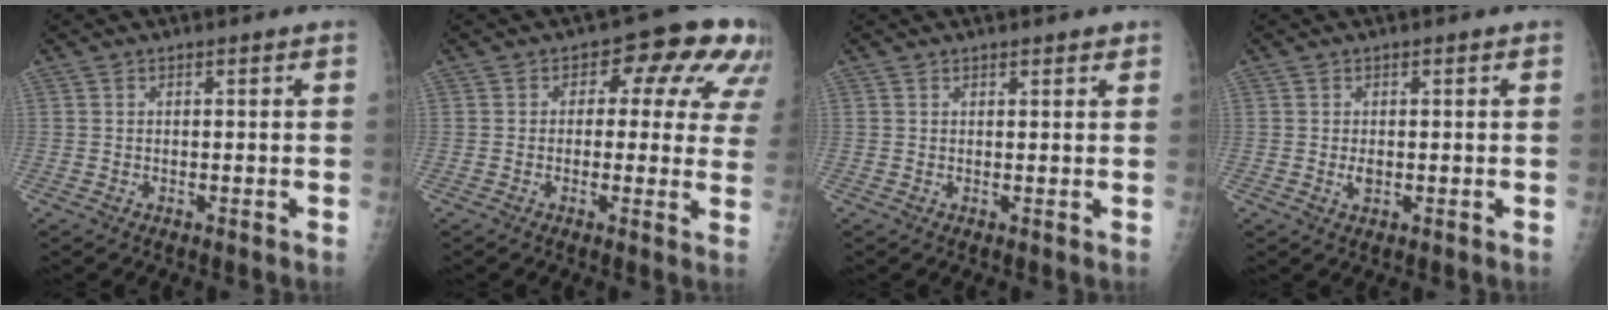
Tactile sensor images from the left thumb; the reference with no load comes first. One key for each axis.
{"total": 11.8, "fx": 4.5, "fy": 6.9, "fz": 8.5, "tx": -0.044, "ty": 0.003, "tz": 0.038}
{"total": 1.6, "fx": 1.3, "fy": 0.6, "fz": 0.7, "tx": -0.002, "ty": -0.004, "tz": 0.014}
{"total": 1.6, "fx": 0.0, "fy": 1.1, "fz": 1.2, "tx": -0.018, "ty": -0.002, "tz": 0.001}